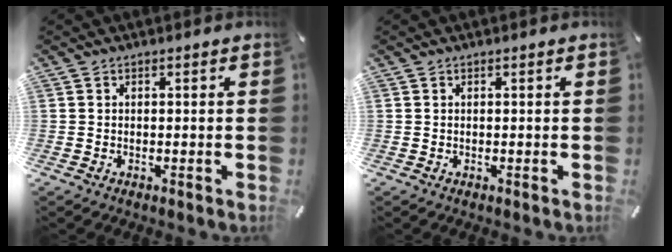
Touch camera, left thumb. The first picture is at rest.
{"total": 0.0}